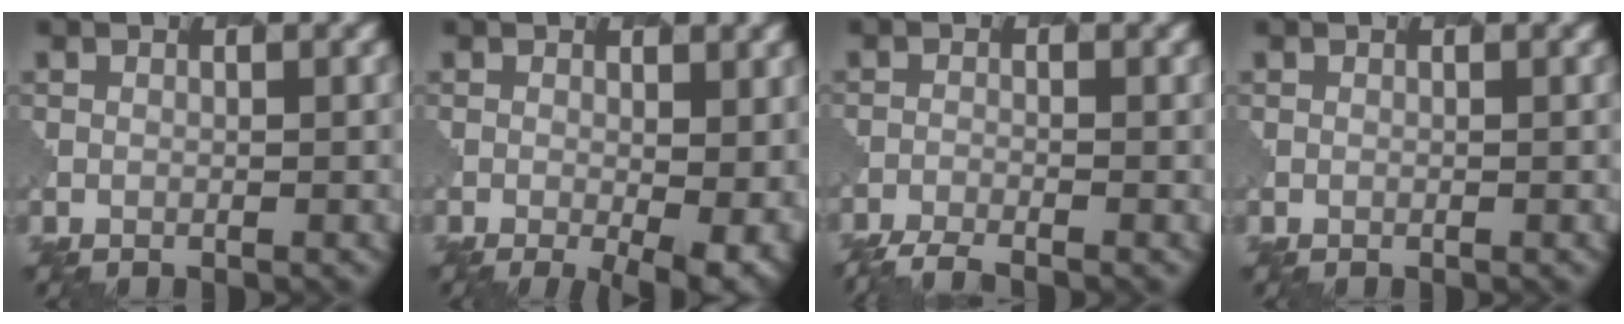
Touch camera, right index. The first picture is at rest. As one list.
[{"total": 6.0, "force": [-1.3, 2.1, 5.4], "torque": [-0.070, -0.018, -0.007]}, {"total": 4.3, "force": [-3.9, 0.6, 1.6], "torque": [-0.034, -0.017, -0.071]}, {"total": 0.0}]